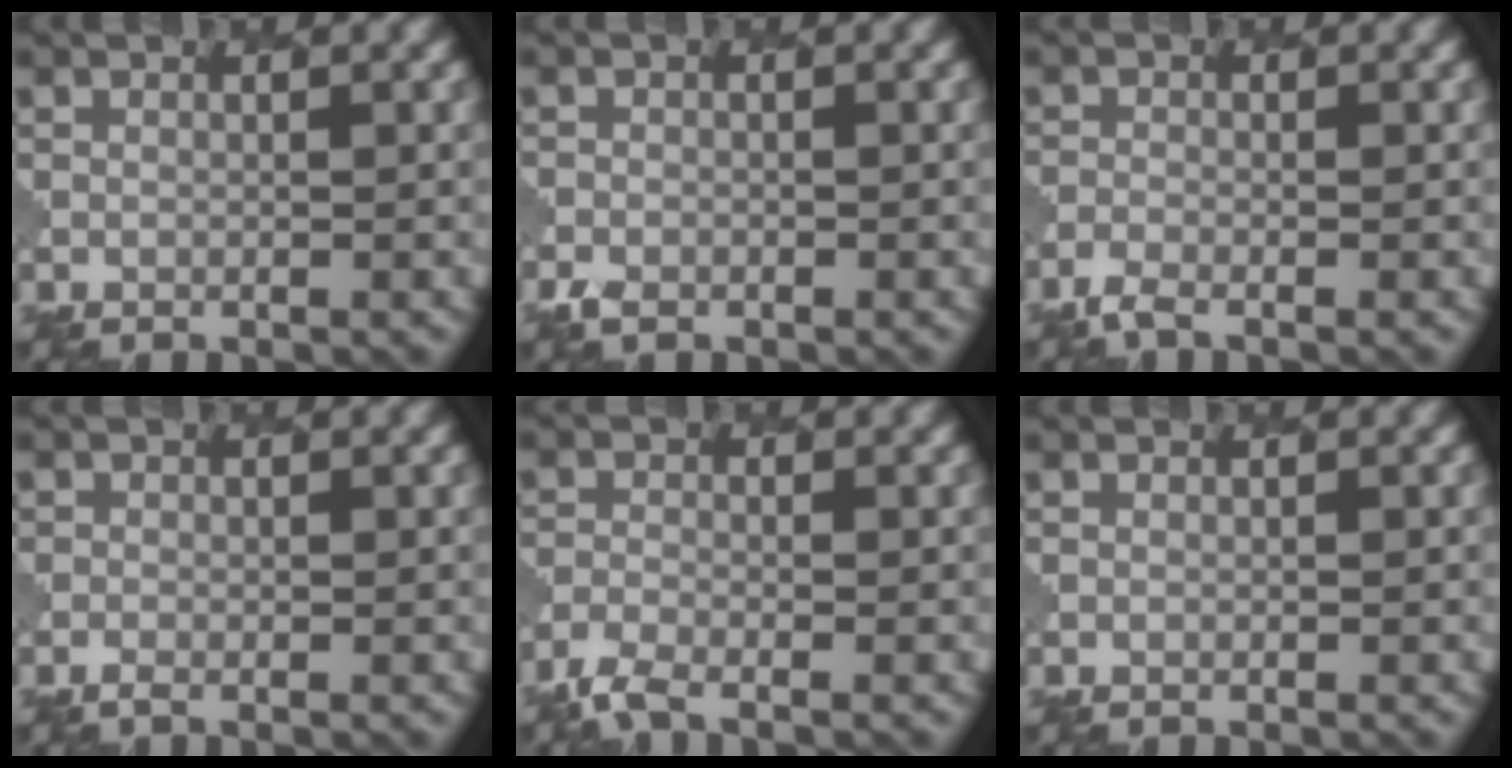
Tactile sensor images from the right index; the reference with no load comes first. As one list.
[{"total": 1.6, "force": [-1.2, 1.0, 0.6], "torque": [-0.014, -0.006, -0.027]}, {"total": 1.6, "force": [-1.4, 0.3, 0.7], "torque": [-0.019, -0.009, -0.036]}, {"total": 0.5, "force": [-0.3, 0.4, 0.2], "torque": [-0.005, -0.001, -0.008]}, {"total": 2.5, "force": [-2.1, 0.5, 1.2], "torque": [-0.031, -0.011, -0.053]}, {"total": 0.0}]